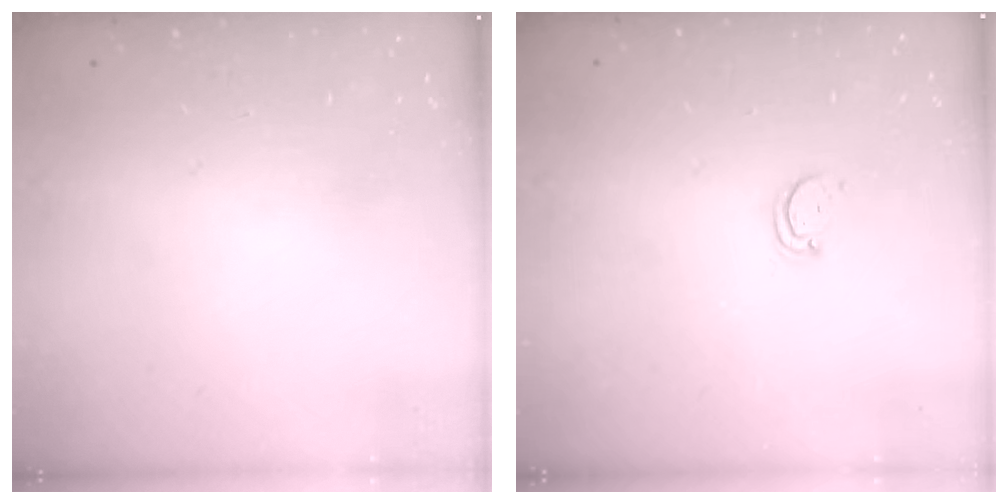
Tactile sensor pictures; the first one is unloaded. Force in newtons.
{"total": 2.6, "press": 2.5, "slide": 0.4}